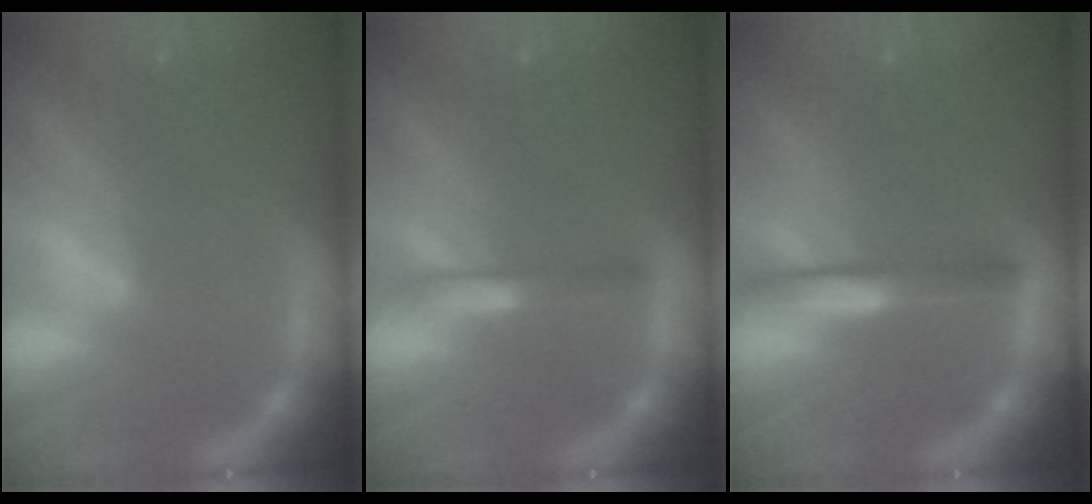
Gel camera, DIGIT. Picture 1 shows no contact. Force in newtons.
{"total": 2.0}
{"total": 3.0}